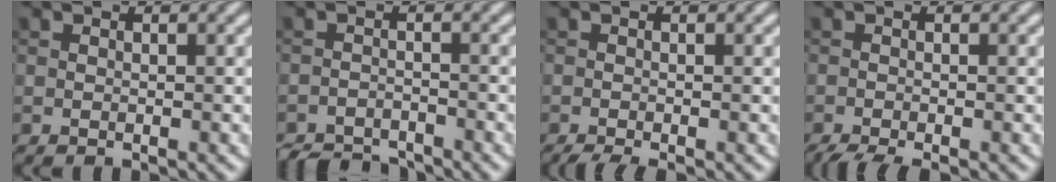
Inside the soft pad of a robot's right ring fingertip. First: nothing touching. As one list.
[{"total": 3.6, "force": [-3.4, 0.9, 0.6], "torque": [-0.004, -0.004, -0.065]}, {"total": 2.0, "force": [-1.5, 0.3, 1.3], "torque": [-0.021, -0.008, -0.029]}, {"total": 2.8, "force": [-2.2, 0.4, 1.7], "torque": [-0.030, -0.010, -0.043]}]